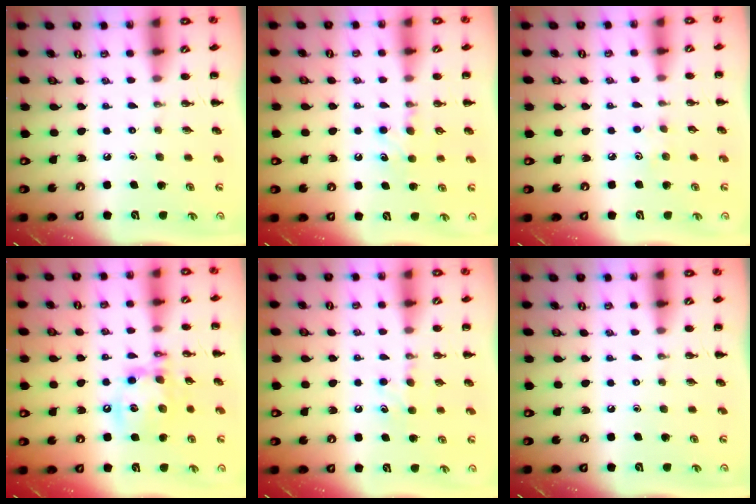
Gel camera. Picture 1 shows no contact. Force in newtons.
{"total": 6.8, "press": 6.6, "slide": 1.8}
{"total": 2.9, "press": 2.9, "slide": 0.6}
{"total": 14.1, "press": 13.9, "slide": 2.1}
{"total": 6.2, "press": 6.0, "slide": 1.7}
{"total": 0.0}